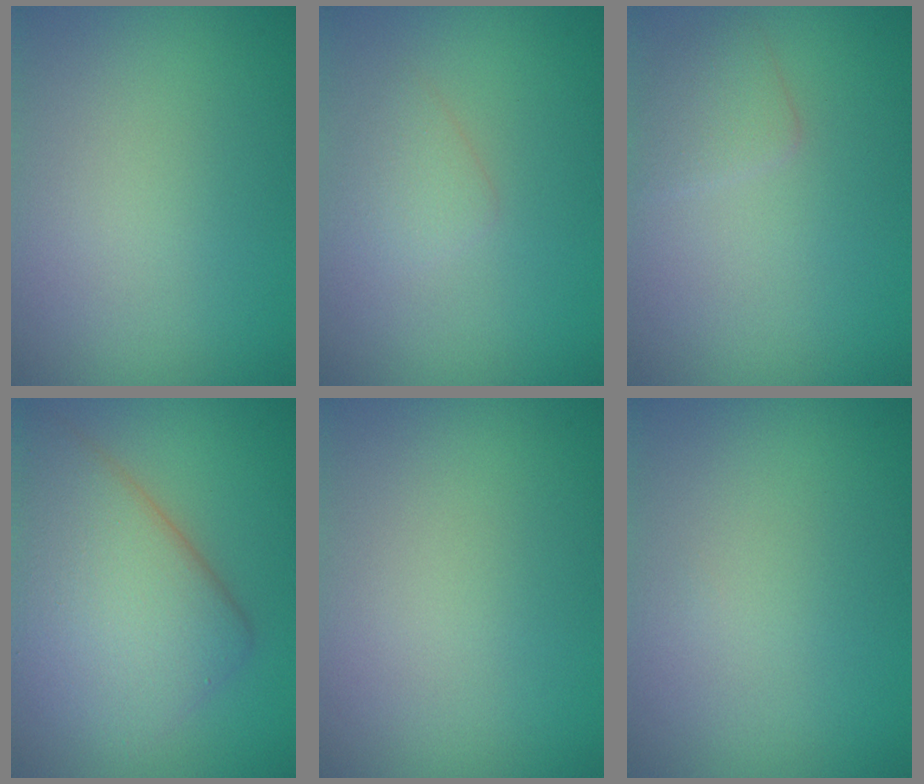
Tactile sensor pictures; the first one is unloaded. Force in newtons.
{"total": 1.3, "press": 1.3, "slide": 0.1}
{"total": 1.7, "press": 1.7, "slide": 0.0}
{"total": 7.4, "press": 7.4, "slide": 0.3}
{"total": 0.0}
{"total": 0.0}